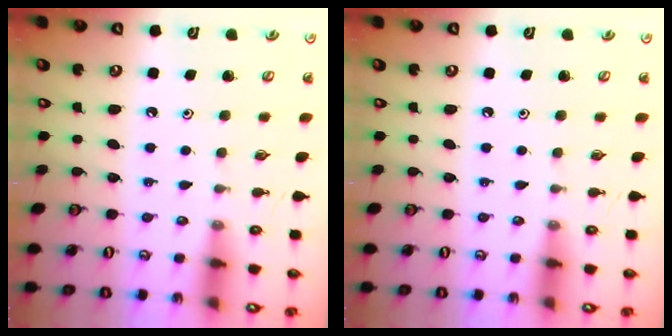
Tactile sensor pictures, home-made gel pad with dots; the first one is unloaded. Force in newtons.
{"total": 0.0}